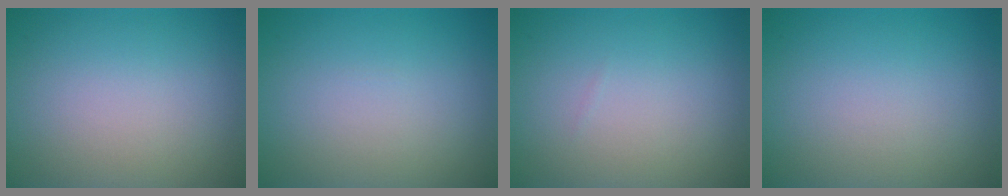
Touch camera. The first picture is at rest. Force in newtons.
{"total": 0.0}
{"total": 0.0}
{"total": 0.0}